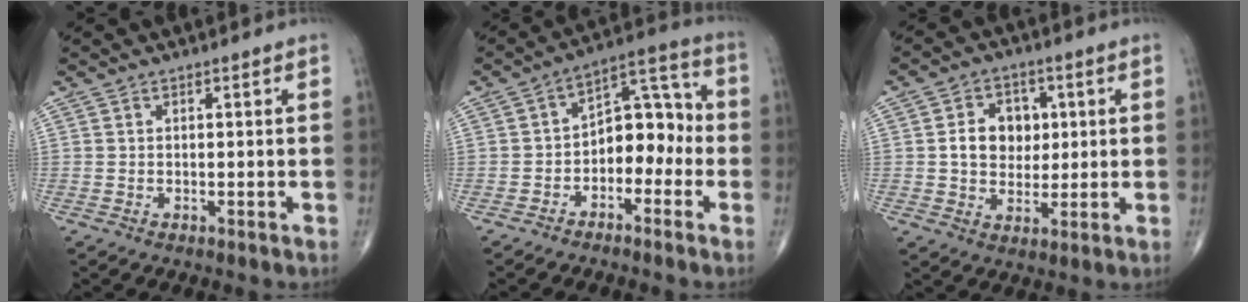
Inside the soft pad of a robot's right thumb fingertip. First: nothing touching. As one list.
[{"total": 10.3, "force": [-2.6, 6.7, 7.4], "torque": [-0.069, 0.051, -0.054]}, {"total": 8.8, "force": [1.2, 6.9, 5.3], "torque": [-0.047, 0.002, 0.020]}]